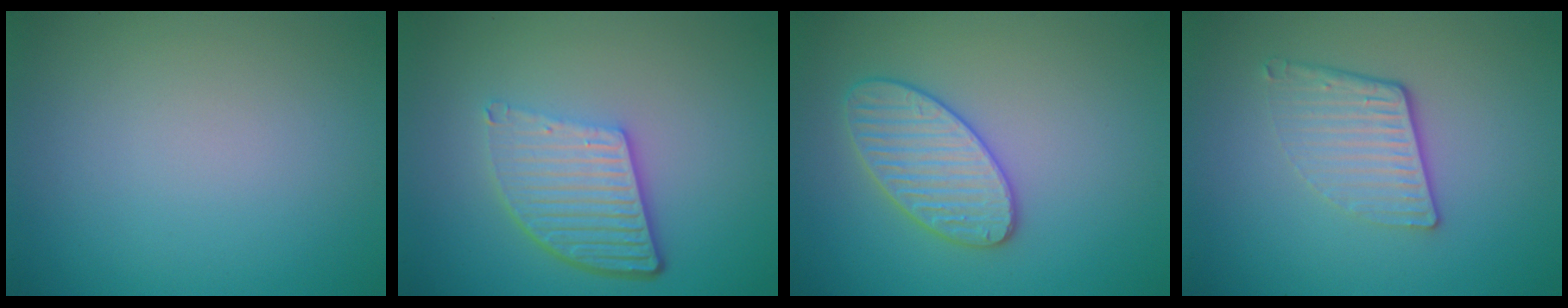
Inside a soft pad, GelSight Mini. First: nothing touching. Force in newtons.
{"total": 5.6, "press": 4.0, "slide": 4.0}
{"total": 3.6, "press": 3.6, "slide": 0.2}
{"total": 3.7, "press": 2.6, "slide": 2.6}